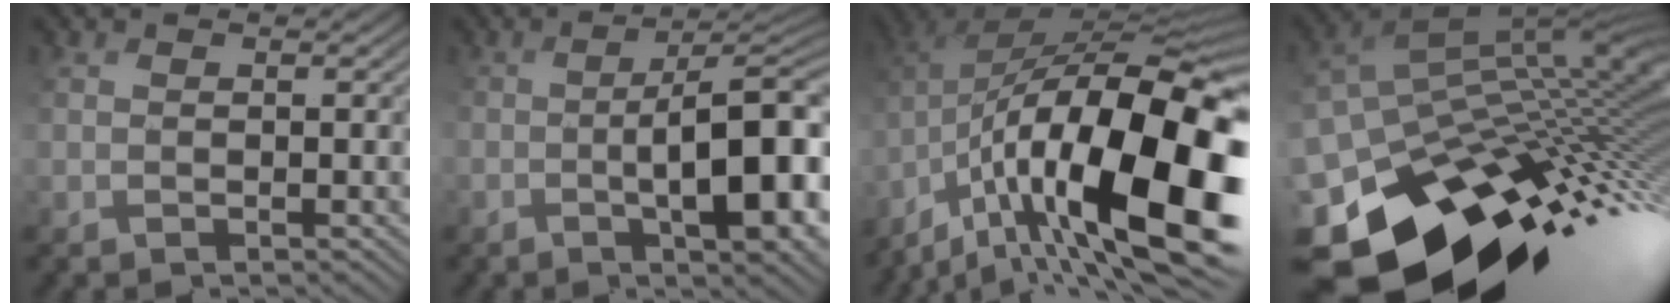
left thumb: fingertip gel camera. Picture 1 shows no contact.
{"total": 12.4, "force": [-2.9, 3.9, 11.3], "torque": [-0.150, -0.008, -0.027]}
{"total": 19.1, "force": [-8.4, 7.9, 15.3], "torque": [-0.284, -0.014, -0.135]}
{"total": 15.6, "force": [-7.6, 8.9, 10.3], "torque": [-0.219, -0.013, -0.115]}